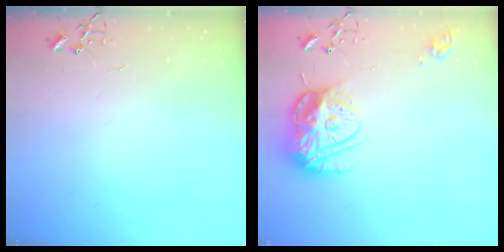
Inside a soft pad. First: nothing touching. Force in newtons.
{"total": 19.1, "press": 19.1, "slide": 1.5}